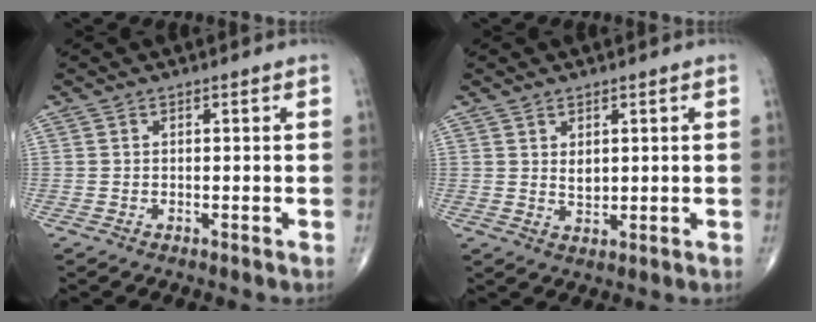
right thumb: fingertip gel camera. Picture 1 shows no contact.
{"total": 2.3, "force": [0.7, 1.4, 1.8], "torque": [-0.023, -0.012, 0.016]}